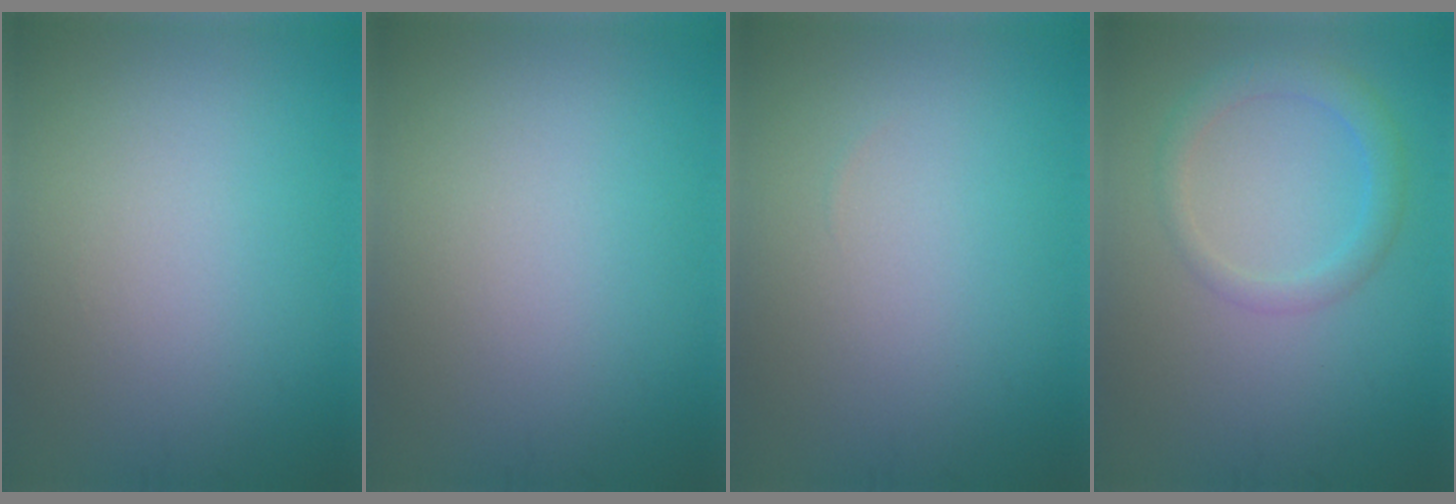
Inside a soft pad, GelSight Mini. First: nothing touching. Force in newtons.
{"total": 0.0}
{"total": 0.0}
{"total": 2.7, "press": 2.7, "slide": 0.1}